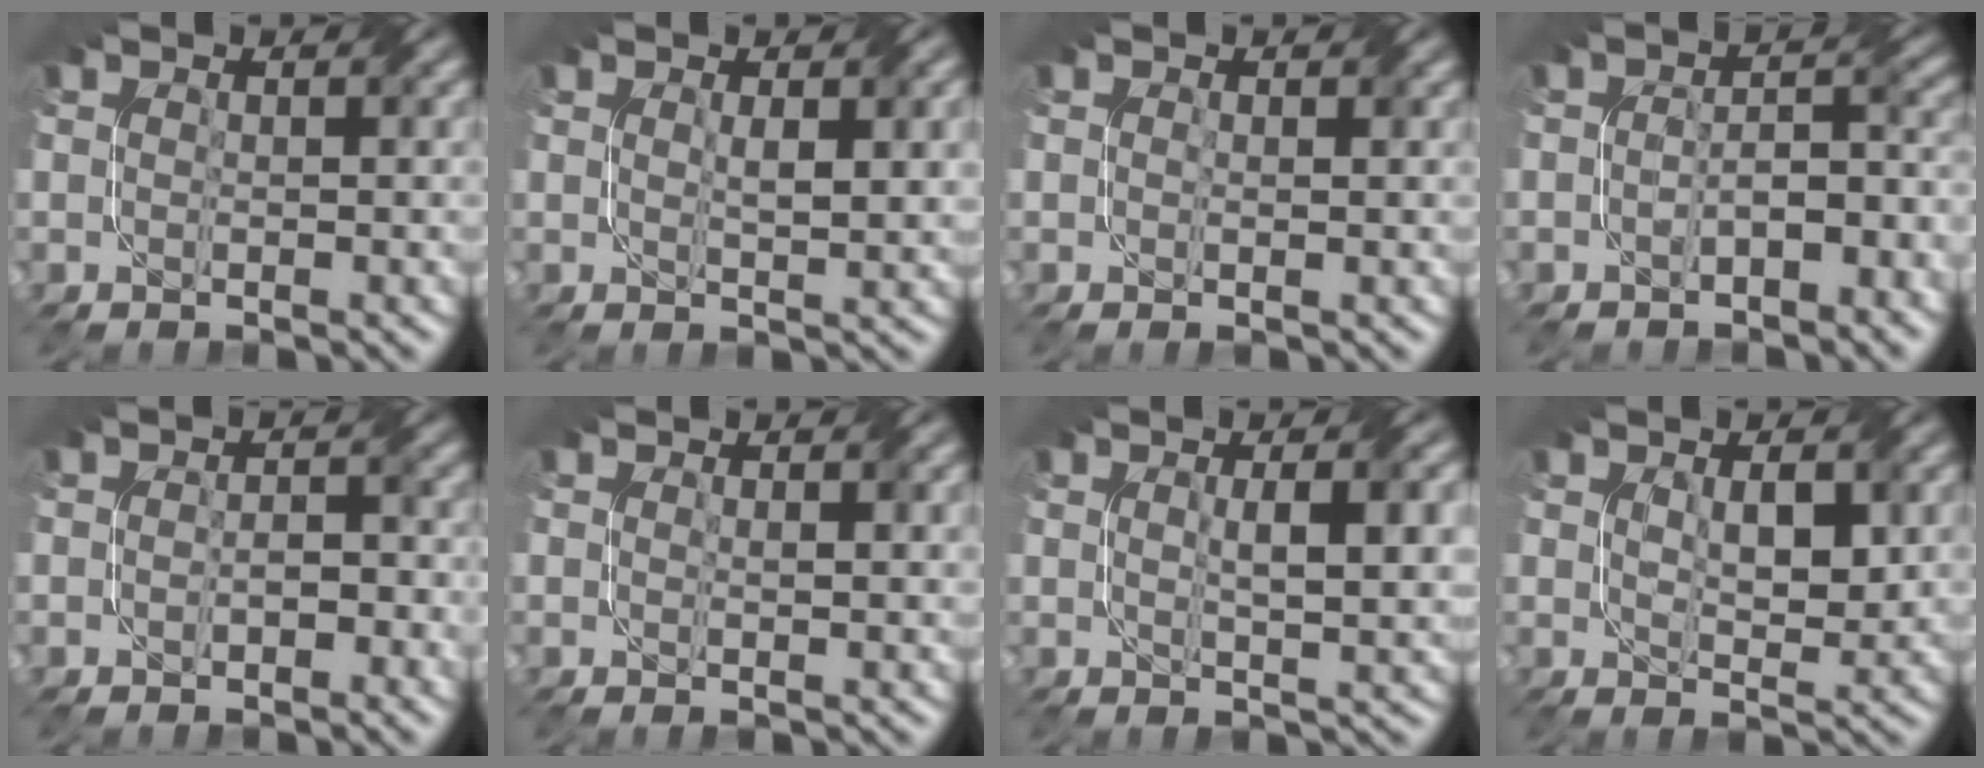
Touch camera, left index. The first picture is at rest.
{"total": 2.6, "force": [0.7, 0.6, 2.5], "torque": [-0.045, 0.000, 0.015]}
{"total": 0.7, "force": [0.1, 0.2, 0.6], "torque": [-0.010, -0.003, 0.002]}
{"total": 3.2, "force": [-1.5, 1.3, 2.5], "torque": [-0.044, 0.008, -0.025]}
{"total": 1.9, "force": [-0.6, 1.0, 1.5], "torque": [-0.020, 0.004, -0.013]}
{"total": 1.3, "force": [0.4, 0.1, 1.2], "torque": [-0.018, -0.002, 0.007]}
{"total": 5.0, "force": [0.9, 1.1, 4.7], "torque": [-0.070, 0.005, 0.017]}
{"total": 3.1, "force": [0.9, 1.2, 2.7], "torque": [-0.054, -0.006, 0.021]}